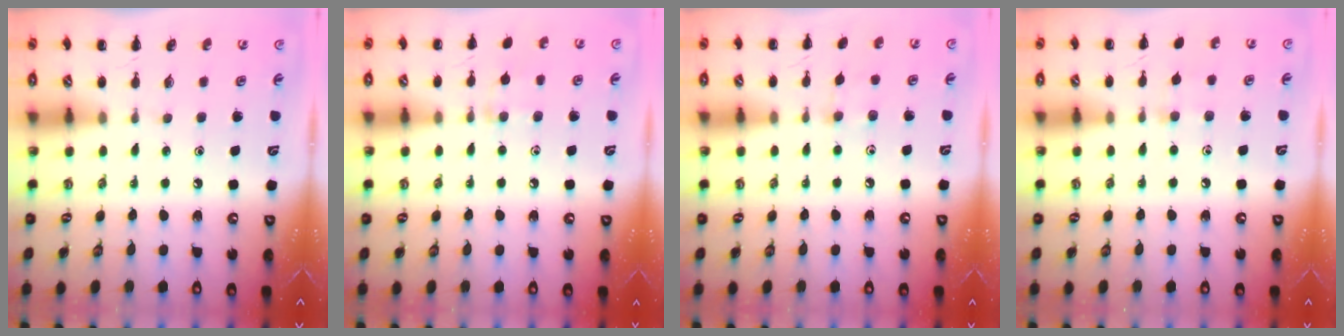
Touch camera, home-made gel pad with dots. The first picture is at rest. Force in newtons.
{"total": 6.5, "press": 6.1, "slide": 2.3}
{"total": 4.3, "press": 4.0, "slide": 1.6}
{"total": 6.1, "press": 5.8, "slide": 1.9}